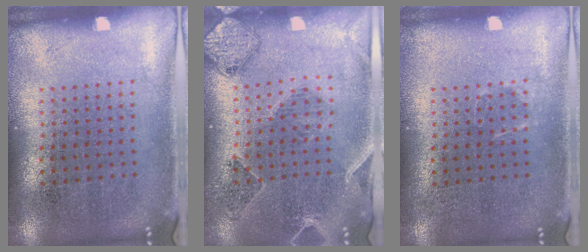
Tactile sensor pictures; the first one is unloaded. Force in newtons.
{"total": 0.6, "press": 0.5, "slide": 0.3}
{"total": 0.5, "press": 0.5, "slide": 0.2}